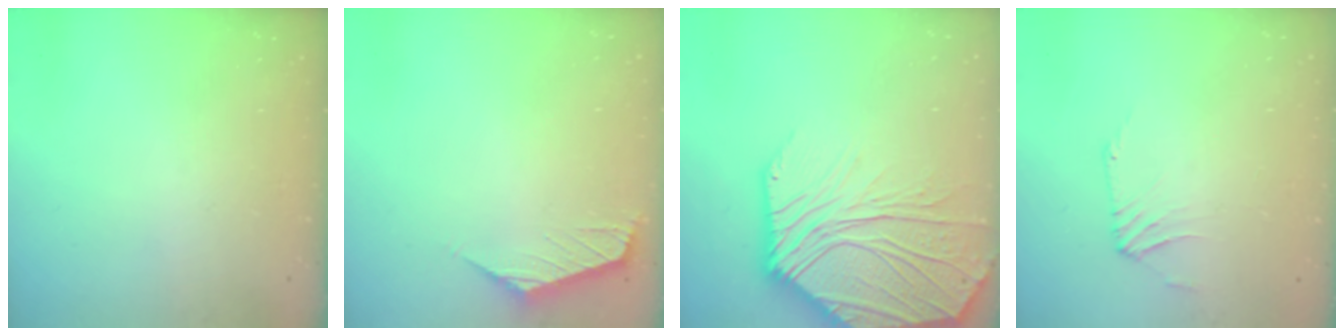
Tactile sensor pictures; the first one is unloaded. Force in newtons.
{"total": 1.3, "press": 1.2, "slide": 0.5}
{"total": 22.4, "press": 22.2, "slide": 3.3}
{"total": 1.0, "press": 0.8, "slide": 0.5}